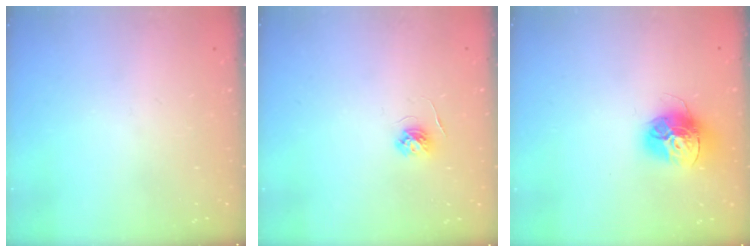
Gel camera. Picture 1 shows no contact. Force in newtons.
{"total": 4.4, "press": 4.4, "slide": 0.5}
{"total": 14.4, "press": 14.3, "slide": 1.5}